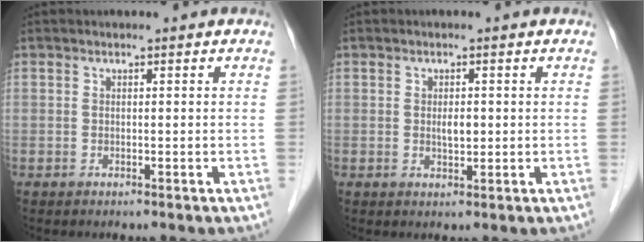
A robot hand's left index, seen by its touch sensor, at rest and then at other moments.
{"total": 1.9, "force": [0.1, 0.9, 1.6], "torque": [-0.023, -0.004, 0.003]}